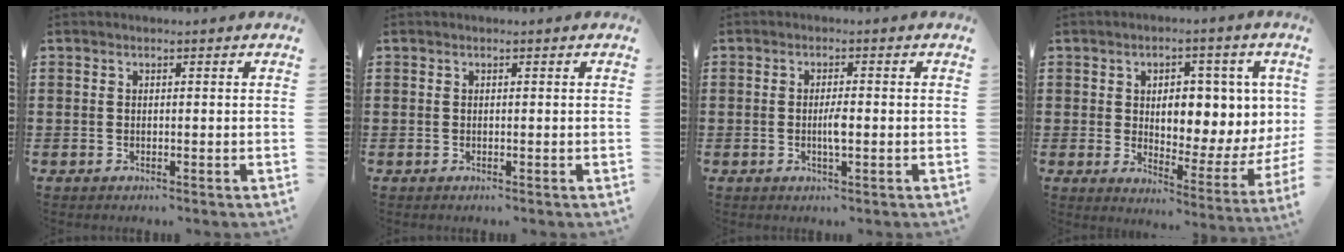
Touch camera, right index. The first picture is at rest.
{"total": 0.0}
{"total": 2.5, "force": [-0.4, 0.5, 2.4], "torque": [-0.044, 0.000, -0.008]}
{"total": 6.7, "force": [1.9, 3.8, 5.2], "torque": [-0.083, -0.005, 0.026]}